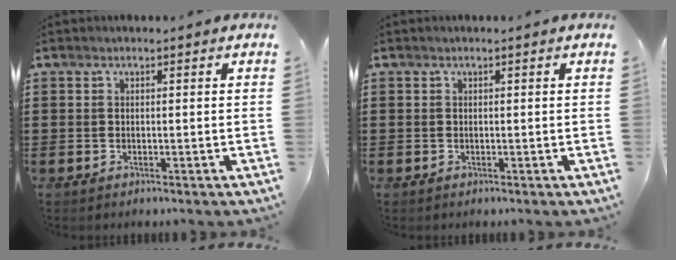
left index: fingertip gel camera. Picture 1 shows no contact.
{"total": 0.0}